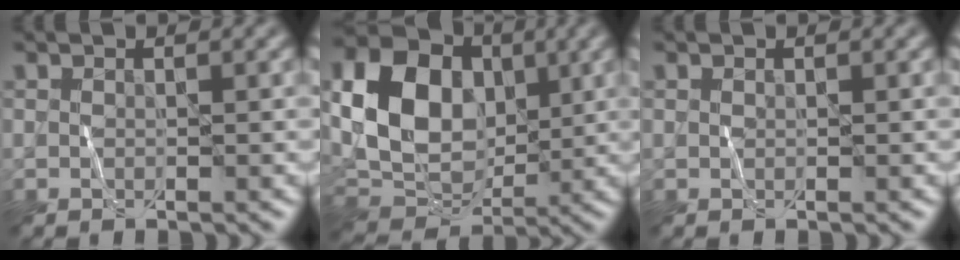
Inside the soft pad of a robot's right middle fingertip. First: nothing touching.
{"total": 11.7, "force": [1.6, 8.6, 7.8], "torque": [-0.163, 0.003, 0.027]}
{"total": 0.0}